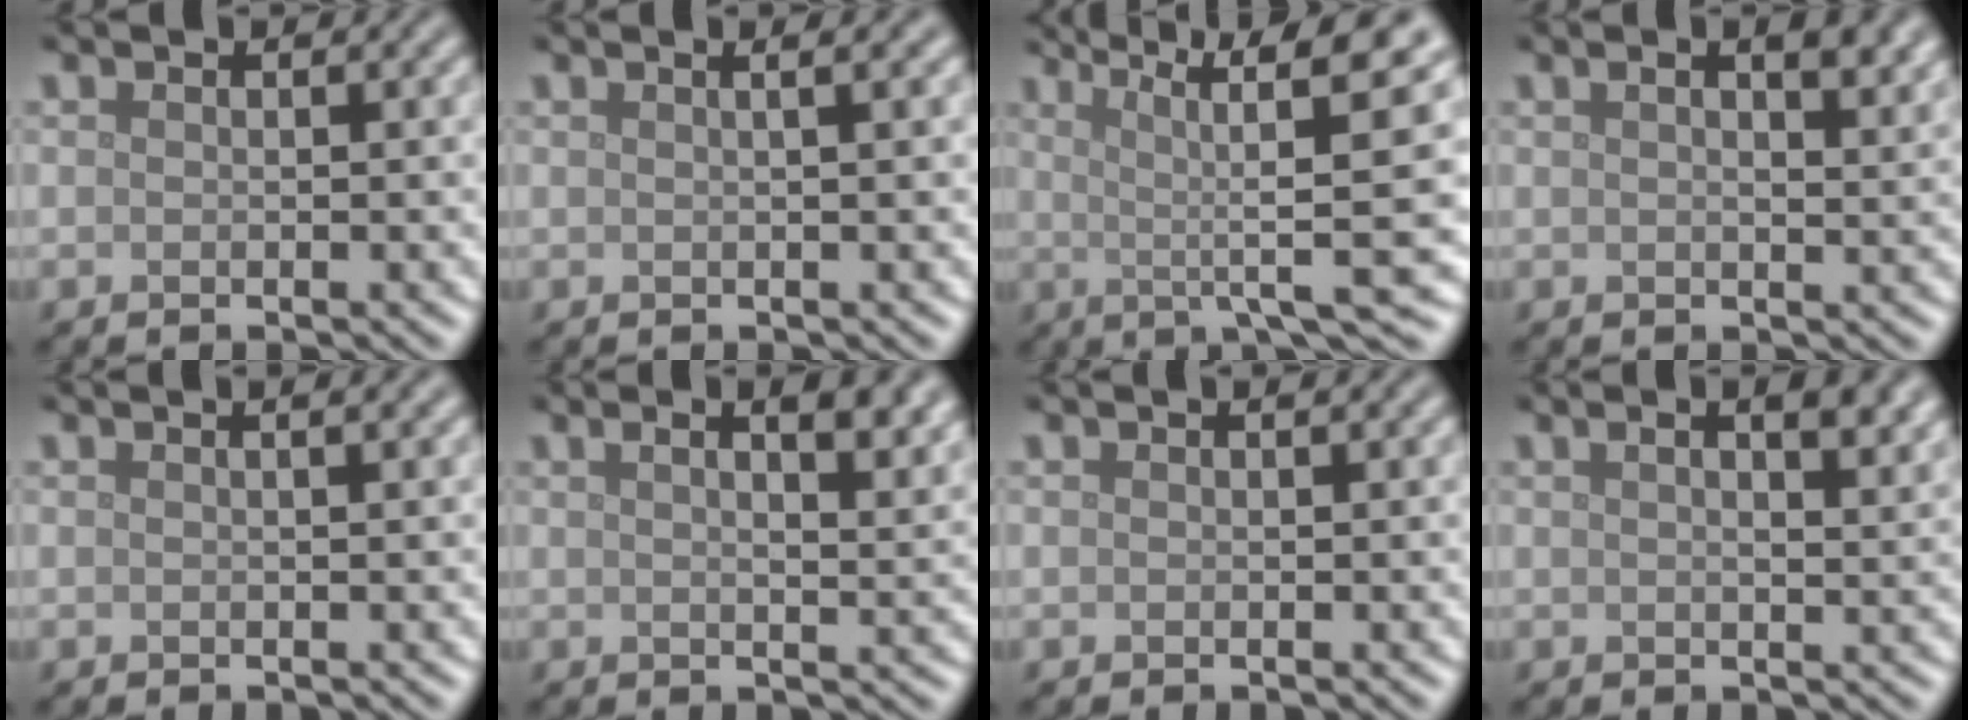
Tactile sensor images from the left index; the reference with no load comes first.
{"total": 3.5, "force": [1.3, 1.6, 2.7], "torque": [-0.012, 0.015, -0.017]}
{"total": 9.8, "force": [1.9, 1.4, 9.5], "torque": [-0.135, 0.020, 0.035]}
{"total": 4.1, "force": [2.0, 1.4, 3.3], "torque": [-0.028, 0.010, 0.014]}
{"total": 2.1, "force": [1.0, 0.8, 1.6], "torque": [-0.014, 0.002, -0.002]}
{"total": 6.5, "force": [3.2, 2.3, 5.2], "torque": [-0.040, 0.027, 0.018]}
{"total": 0.8, "force": [0.4, 0.2, 0.6], "torque": [-0.005, 0.006, 0.006]}
{"total": 5.0, "force": [2.5, 1.9, 3.9], "torque": [-0.029, 0.021, 0.012]}